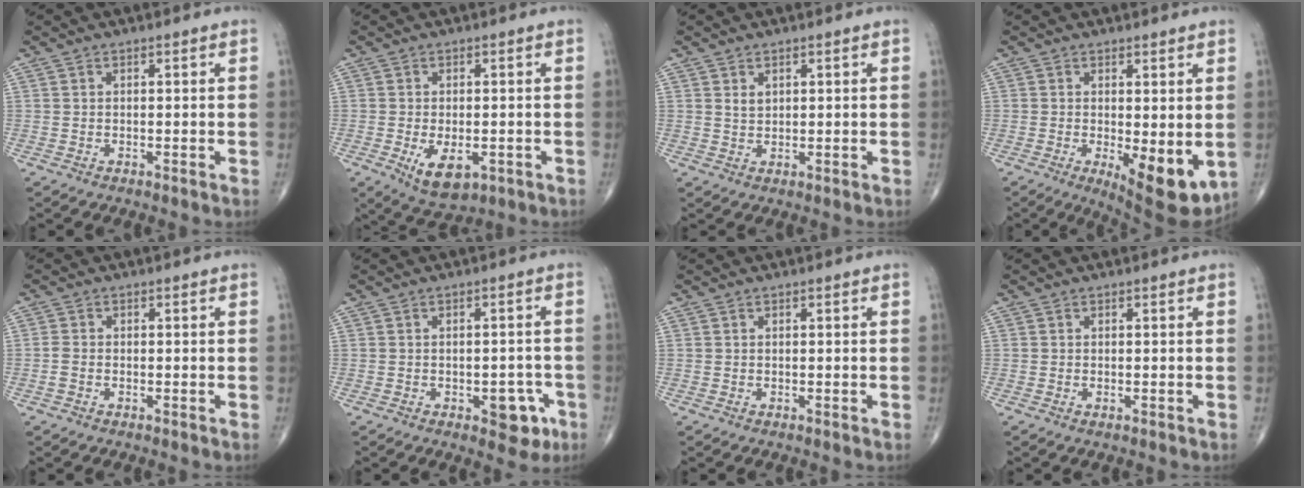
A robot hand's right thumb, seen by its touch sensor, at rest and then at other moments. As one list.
[{"total": 7.0, "force": [-2.1, 3.7, 5.6], "torque": [-0.088, -0.008, -0.022]}, {"total": 1.7, "force": [0.8, 1.1, 1.0], "torque": [-0.013, -0.005, 0.018]}, {"total": 9.9, "force": [-1.7, 3.5, 9.2], "torque": [-0.119, -0.025, -0.013]}, {"total": 1.8, "force": [-0.6, 1.1, 1.2], "torque": [-0.033, 0.006, -0.012]}, {"total": 6.2, "force": [-2.6, 3.3, 4.5], "torque": [-0.030, 0.016, -0.027]}, {"total": 0.0}, {"total": 0.5, "force": [-0.1, 0.2, 0.5], "torque": [-0.009, 0.001, -0.001]}]